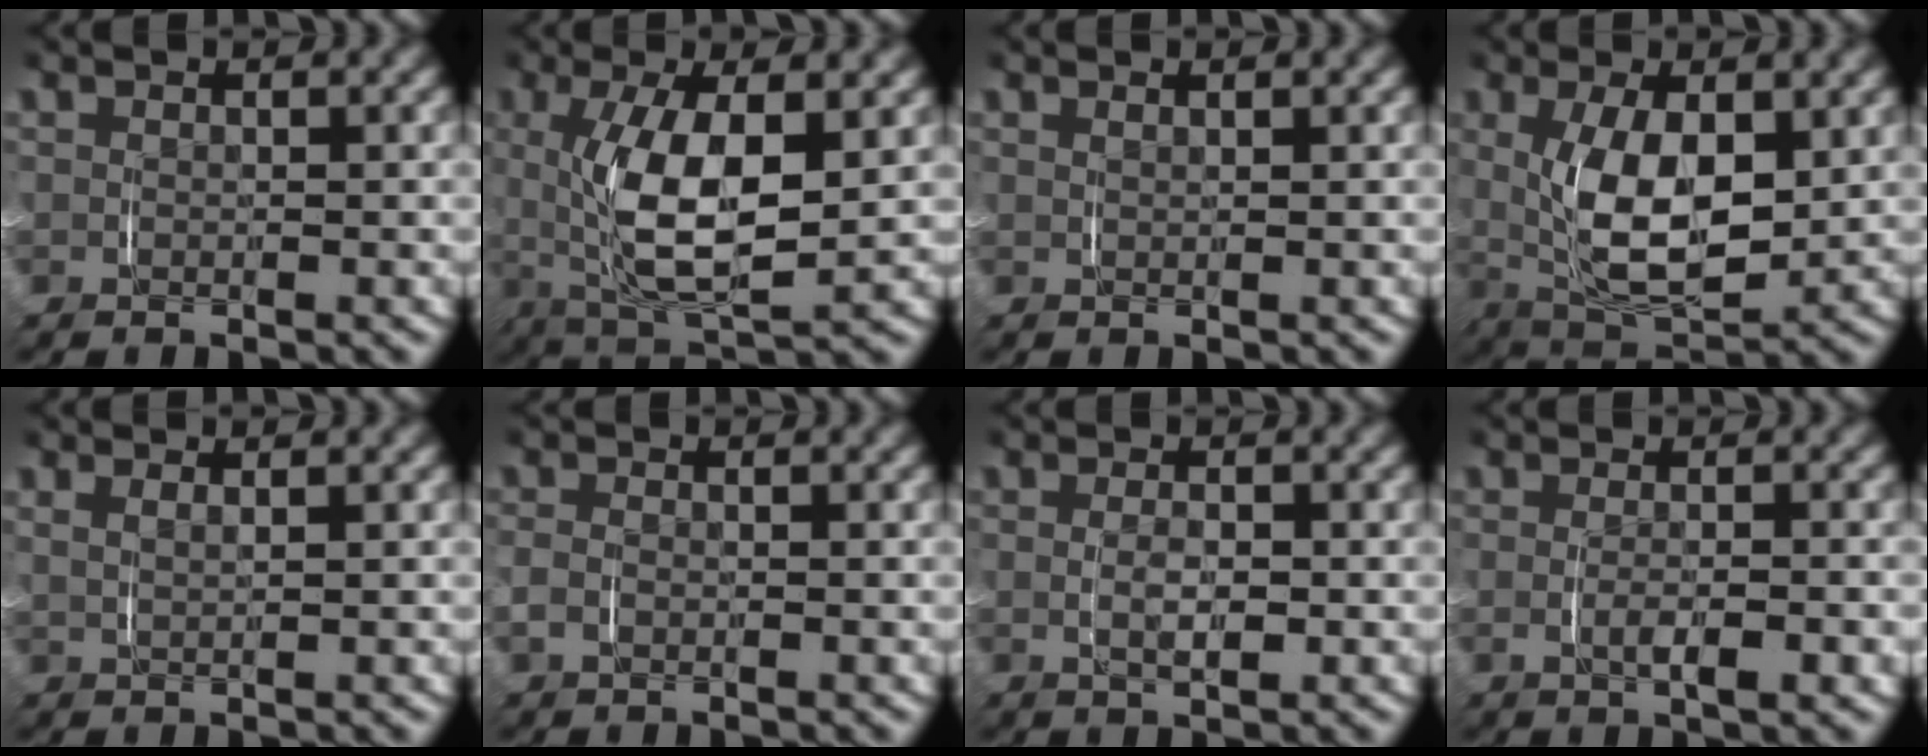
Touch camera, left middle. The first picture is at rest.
{"total": 7.3, "force": [0.4, 2.6, 6.8], "torque": [-0.132, -0.006, 0.016]}
{"total": 0.7, "force": [0.6, -0.4, 0.2], "torque": [0.003, 0.003, 0.013]}
{"total": 7.4, "force": [0.3, 3.4, 6.5], "torque": [-0.119, -0.010, 0.012]}
{"total": 1.0, "force": [0.7, -0.4, 0.5], "torque": [-0.007, 0.000, 0.017]}
{"total": 0.8, "force": [-0.7, 0.1, 0.4], "torque": [-0.009, 0.001, -0.012]}
{"total": 1.7, "force": [-0.3, 0.5, 1.6], "torque": [-0.027, -0.003, -0.002]}
{"total": 1.7, "force": [-0.8, -0.1, 1.6], "torque": [-0.026, -0.003, -0.010]}